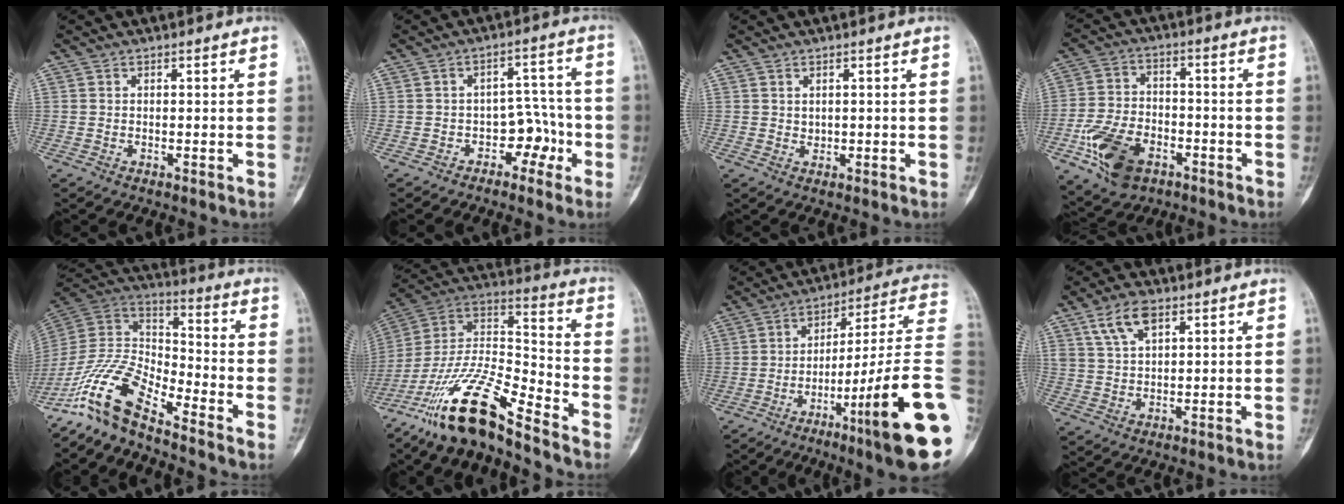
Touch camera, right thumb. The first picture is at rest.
{"total": 6.3, "force": [-3.0, 4.5, 3.1], "torque": [-0.008, 0.043, -0.048]}
{"total": 0.9, "force": [0.3, 0.7, 0.4], "torque": [-0.003, -0.003, 0.009]}
{"total": 13.1, "force": [-5.9, 8.2, 8.3], "torque": [-0.147, 0.023, -0.103]}
{"total": 13.0, "force": [-10.5, 3.5, 6.9], "torque": [-0.136, 0.082, -0.212]}
{"total": 19.5, "force": [-14.6, 4.0, 12.3], "torque": [-0.242, 0.074, -0.273]}
{"total": 23.5, "force": [-7.1, 1.4, 22.3], "torque": [-0.287, 0.031, -0.109]}
{"total": 6.4, "force": [3.5, 3.1, 4.4], "torque": [-0.075, -0.006, 0.071]}